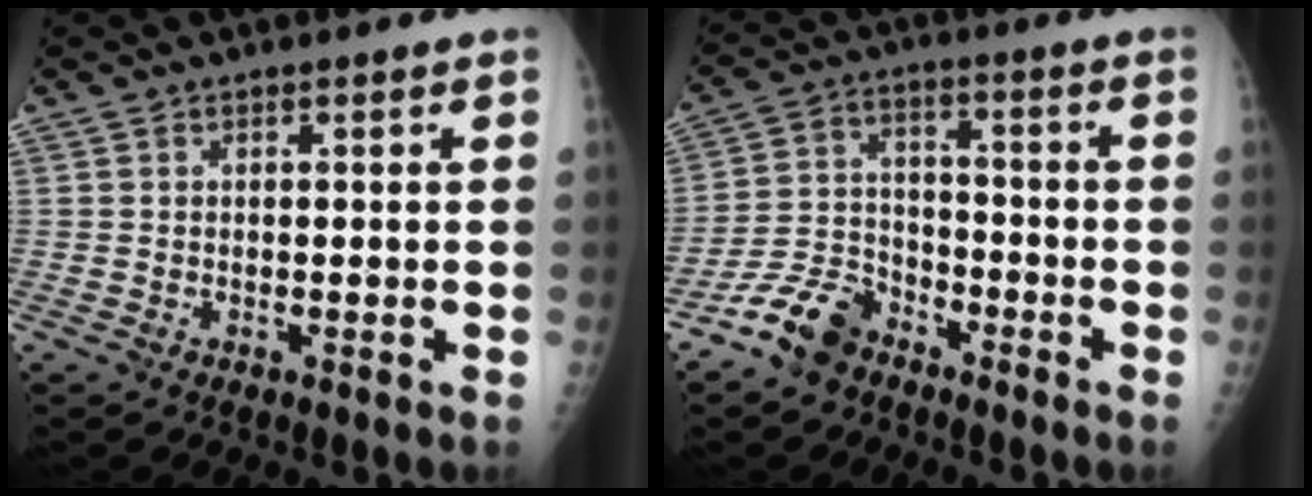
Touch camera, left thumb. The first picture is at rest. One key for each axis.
{"total": 9.0, "fx": -6.7, "fy": 5.1, "fz": 3.3, "tx": -0.057, "ty": 0.043, "tz": -0.136}